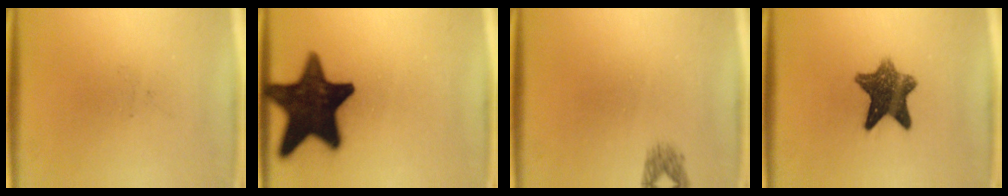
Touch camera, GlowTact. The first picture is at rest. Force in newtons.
{"total": 18.0}
{"total": 1.3}
{"total": 9.3}